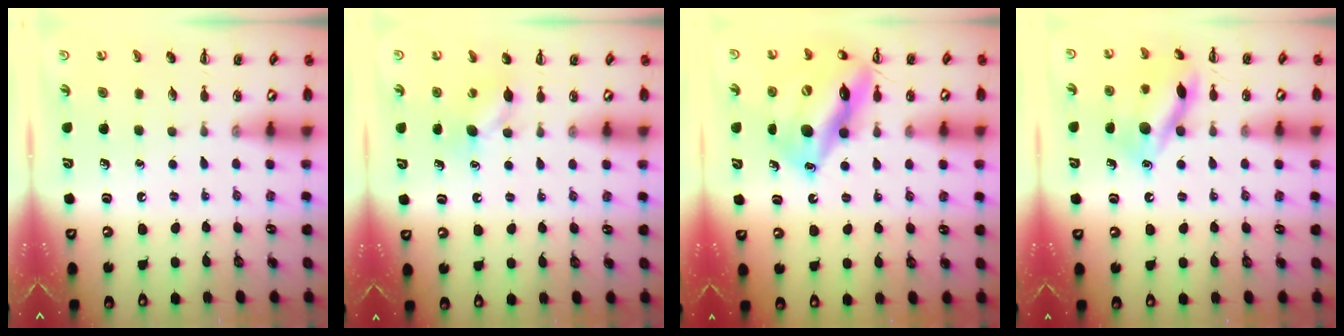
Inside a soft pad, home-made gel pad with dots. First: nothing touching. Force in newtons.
{"total": 4.3, "press": 4.1, "slide": 1.1}
{"total": 16.5, "press": 16.3, "slide": 2.7}
{"total": 14.4, "press": 14.3, "slide": 1.4}